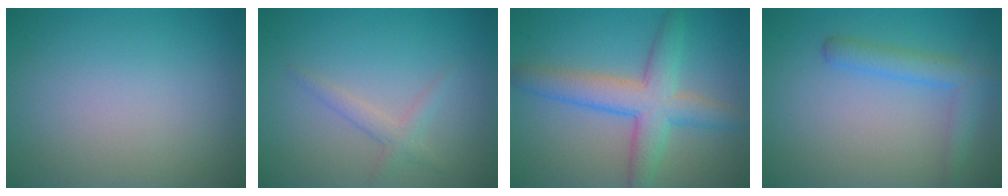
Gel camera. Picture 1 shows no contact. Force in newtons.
{"total": 1.6, "press": 1.6, "slide": 0.1}
{"total": 5.8, "press": 5.8, "slide": 0.4}
{"total": 3.0, "press": 3.0, "slide": 0.2}